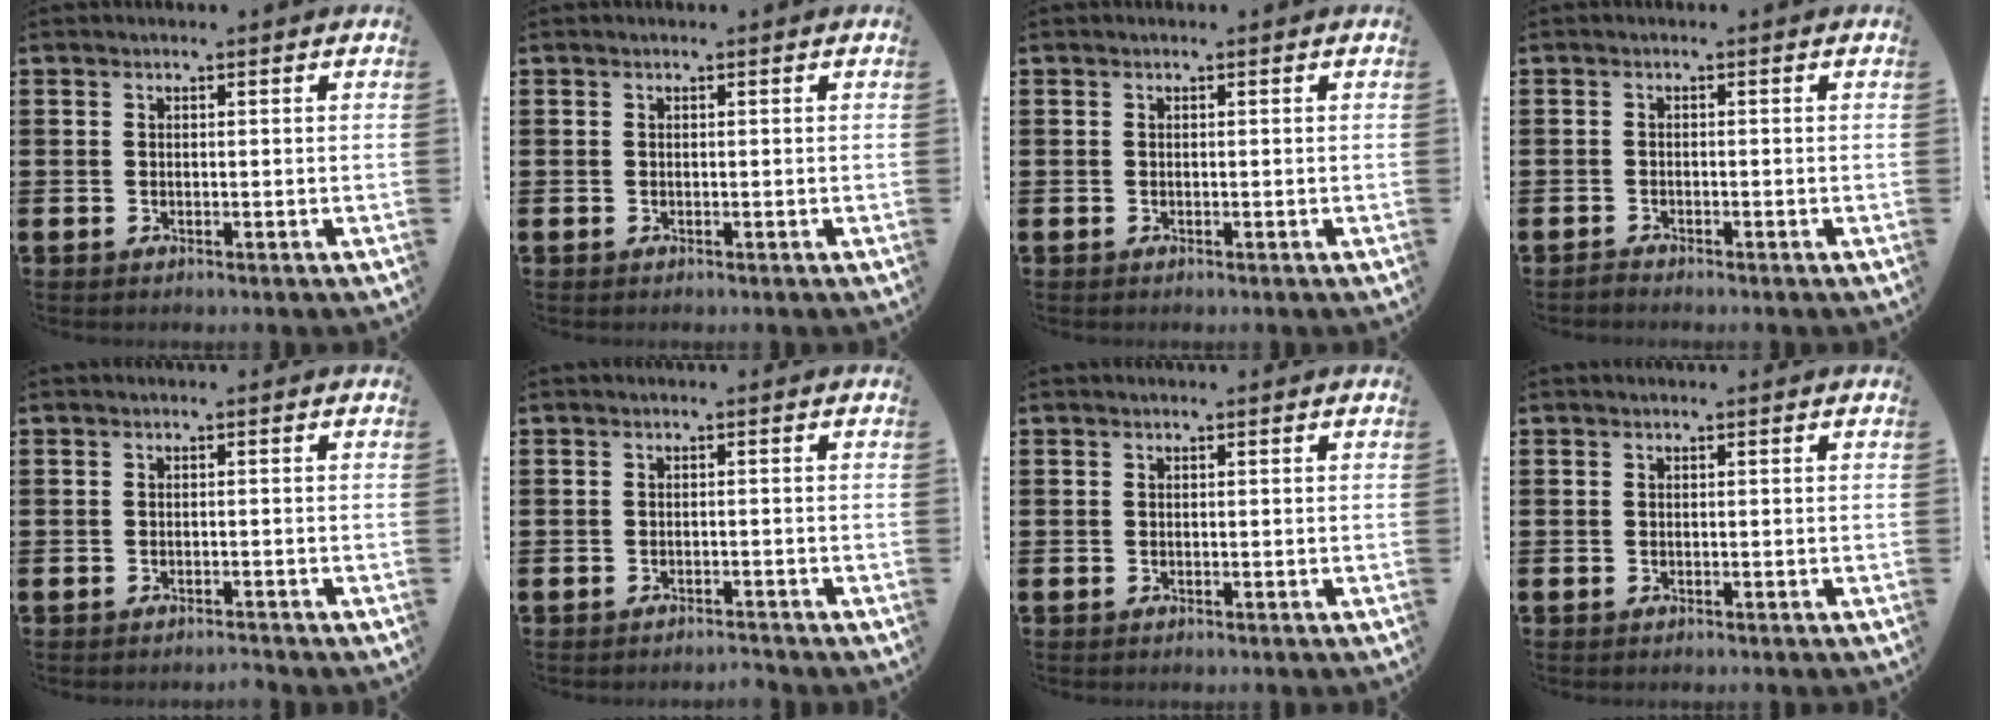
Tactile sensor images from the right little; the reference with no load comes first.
{"total": 0.0}
{"total": 0.0}
{"total": 0.7, "force": [-0.7, 0.0, 0.0], "torque": [-0.003, -0.002, -0.015]}
{"total": 0.7, "force": [-0.7, 0.0, 0.2], "torque": [-0.004, -0.001, -0.015]}
{"total": 1.0, "force": [-1.0, 0.0, 0.1], "torque": [-0.004, 0.002, -0.022]}
{"total": 0.0}
{"total": 0.0}